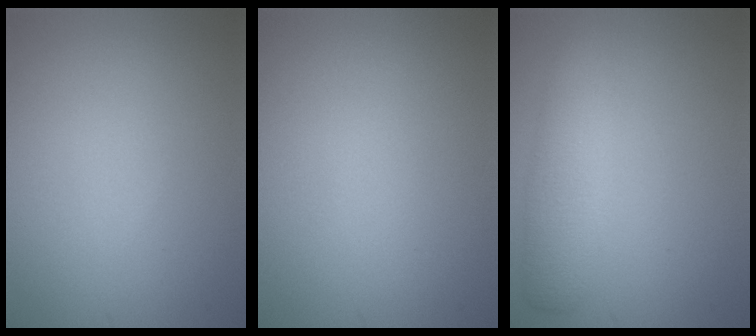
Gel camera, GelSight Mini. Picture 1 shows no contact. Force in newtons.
{"total": 0.0}
{"total": 4.2, "press": 4.2, "slide": 0.1}